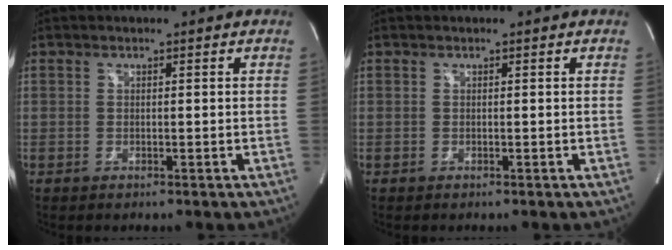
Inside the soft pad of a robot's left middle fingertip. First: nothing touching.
{"total": 0.0}